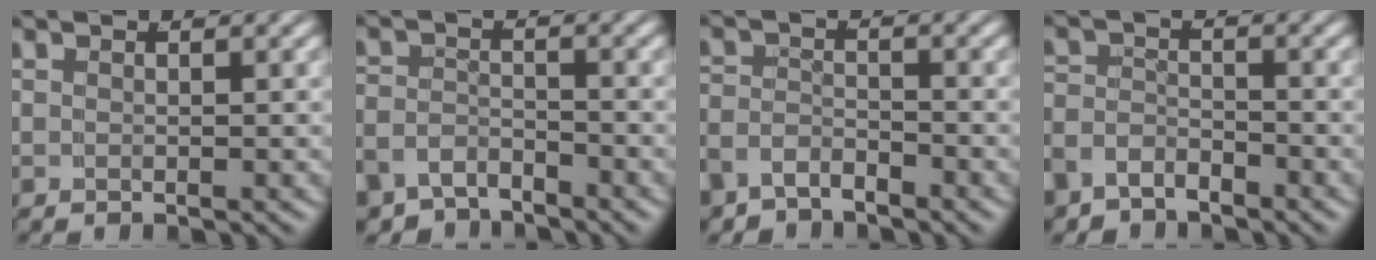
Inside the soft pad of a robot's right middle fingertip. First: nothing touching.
{"total": 5.6, "force": [-4.1, 3.5, 1.6], "torque": [-0.042, -0.025, -0.067]}
{"total": 4.3, "force": [-3.3, 2.6, 1.0], "torque": [-0.035, -0.022, -0.054]}
{"total": 4.8, "force": [-3.5, 3.1, 1.1], "torque": [-0.036, -0.021, -0.057]}